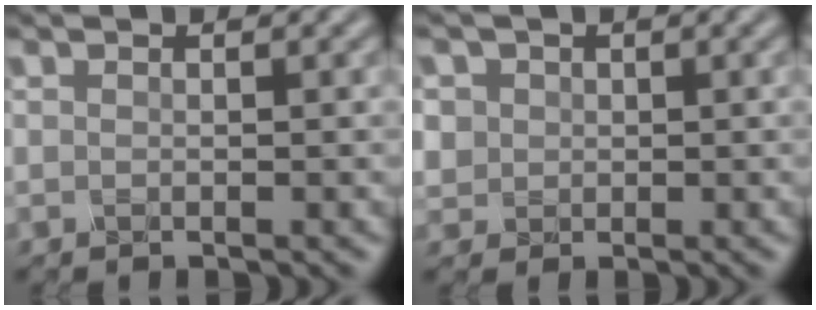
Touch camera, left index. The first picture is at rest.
{"total": 2.9, "force": [1.0, 2.6, 0.8], "torque": [-0.019, 0.010, 0.021]}